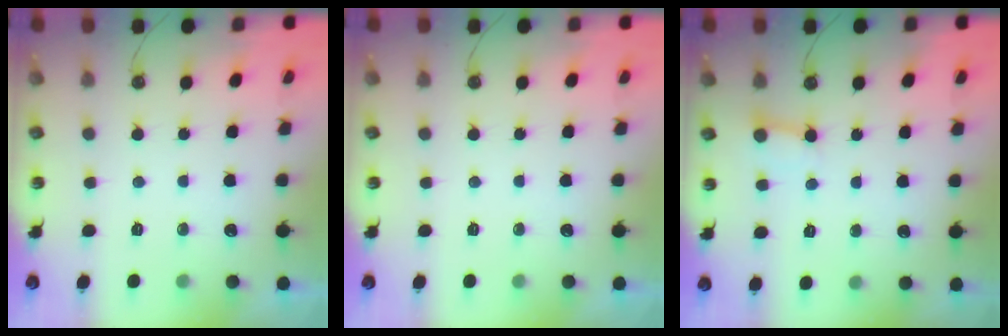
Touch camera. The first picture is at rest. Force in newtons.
{"total": 0.0}
{"total": 2.3, "press": 2.3, "slide": 0.1}